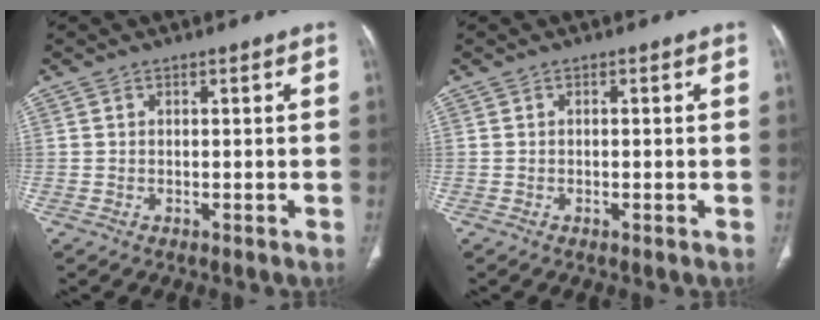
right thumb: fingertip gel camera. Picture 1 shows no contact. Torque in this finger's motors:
{"motor_torque": [3.64, 1.37, 0.06, -0.55, -0.02]}